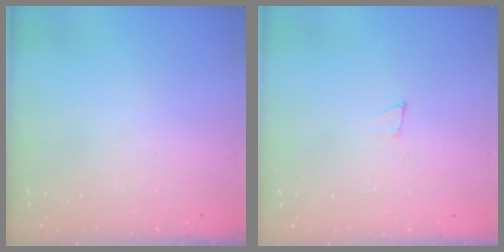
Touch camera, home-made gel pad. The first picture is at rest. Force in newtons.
{"total": 3.2, "press": 3.2, "slide": 0.3}